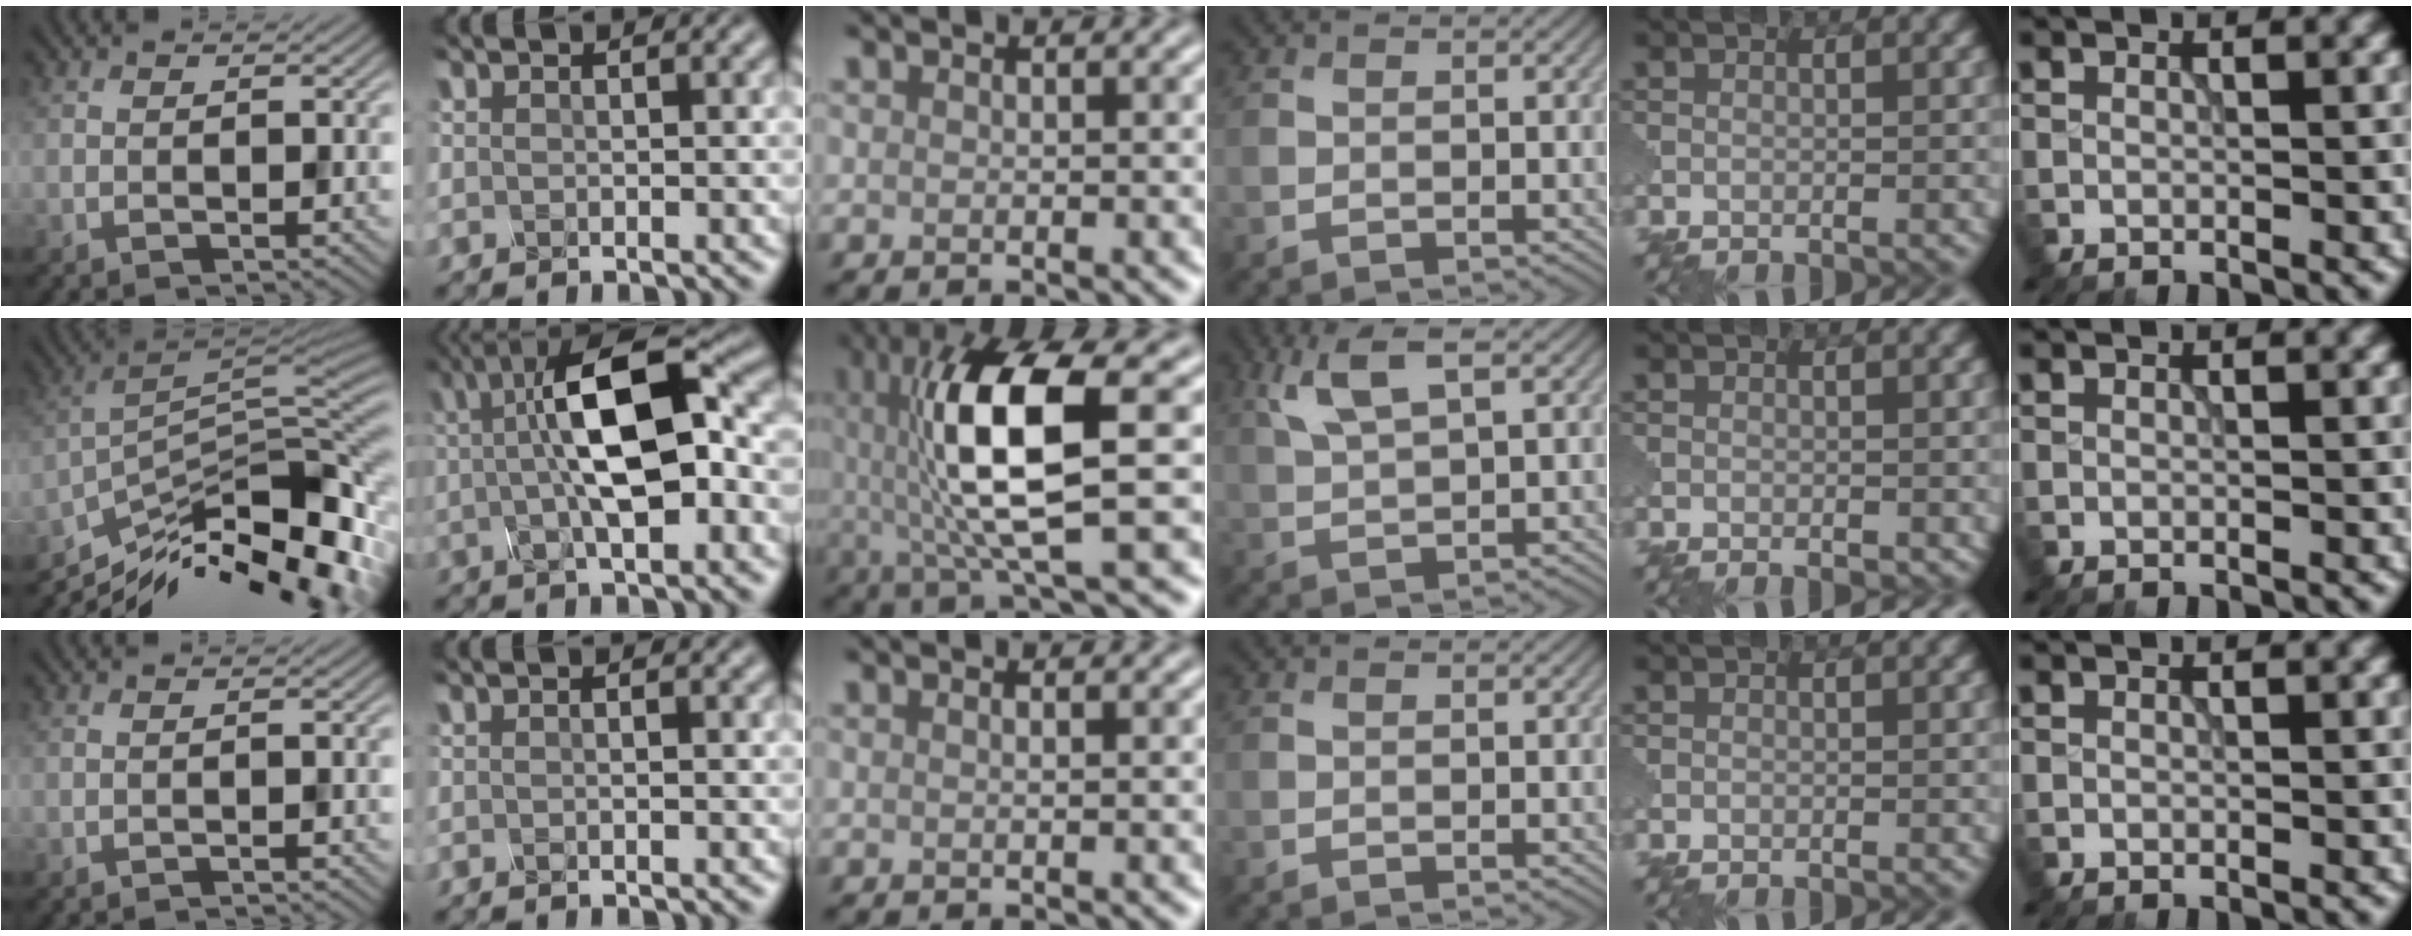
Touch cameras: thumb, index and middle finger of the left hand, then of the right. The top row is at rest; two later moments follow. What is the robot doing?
{"motion": "assemble", "object": "glue stick"}